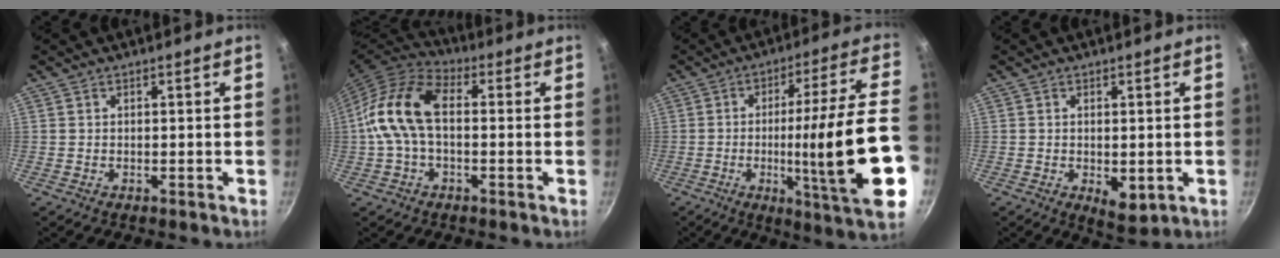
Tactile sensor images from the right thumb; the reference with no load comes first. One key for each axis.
{"total": 13.5, "fx": 0.0, "fy": 8.1, "fz": 10.8, "tx": -0.198, "ty": 0.037, "tz": -0.020}
{"total": 22.9, "fx": -4.8, "fy": 2.3, "fz": 22.3, "tx": -0.320, "ty": 0.014, "tz": -0.064}
{"total": 4.9, "fx": -0.8, "fy": 2.3, "fz": 4.2, "tx": -0.056, "ty": -0.013, "tz": -0.004}